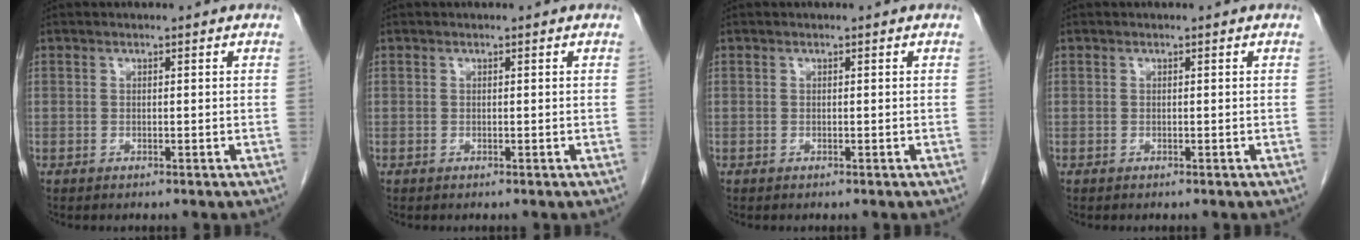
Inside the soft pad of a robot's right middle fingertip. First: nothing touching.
{"total": 0.0}
{"total": 0.0}
{"total": 0.0}